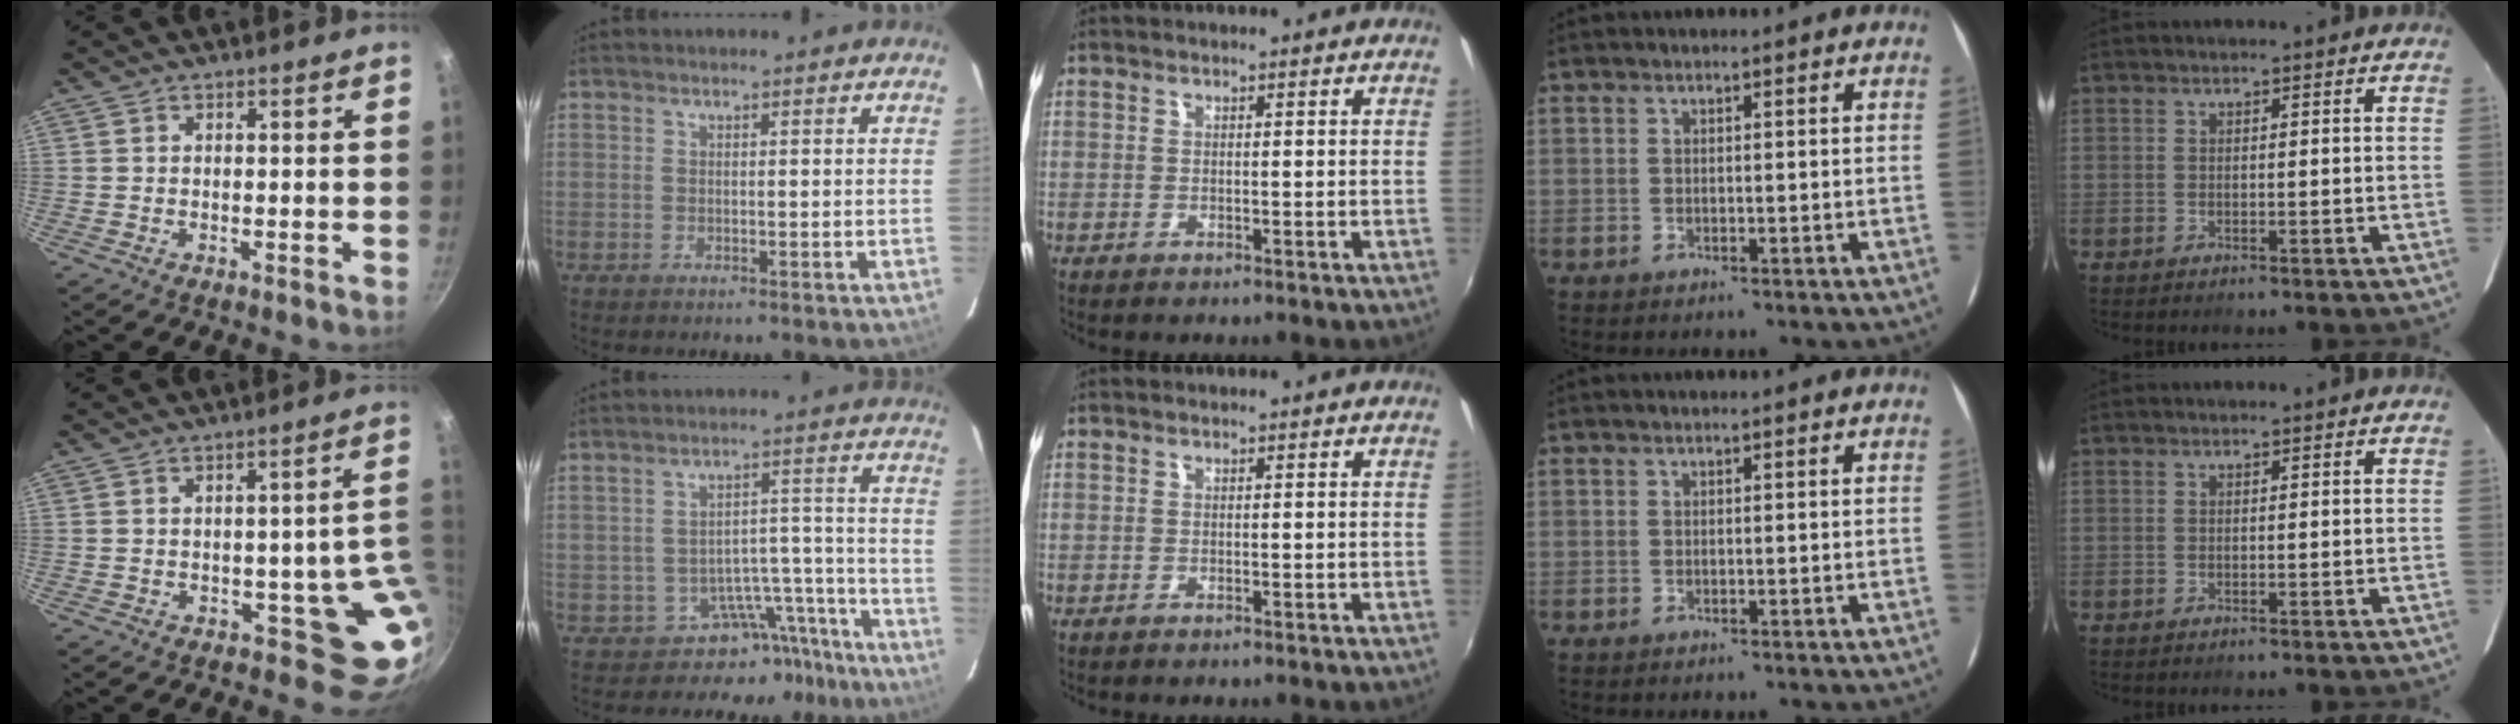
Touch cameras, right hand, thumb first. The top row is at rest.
{"thumb": {"total": 7.9, "force": [-0.5, 5.0, 6.1], "torque": [-0.019, 0.009, 0.000]}, "index": {"total": 9.6, "force": [-8.4, 4.5, 0.3], "torque": [0.018, 0.061, -0.109]}}